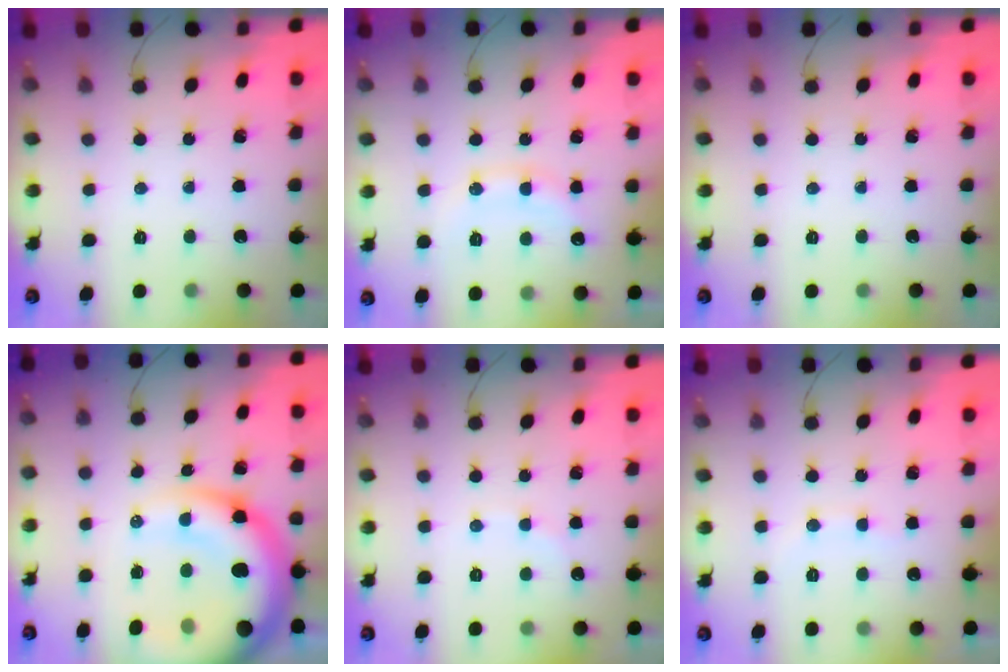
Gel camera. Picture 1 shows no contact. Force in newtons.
{"total": 12.5, "press": 12.5, "slide": 0.8}
{"total": 0.0}
{"total": 23.7, "press": 23.1, "slide": 5.1}
{"total": 4.1, "press": 4.0, "slide": 0.6}
{"total": 6.3, "press": 6.3, "slide": 0.8}